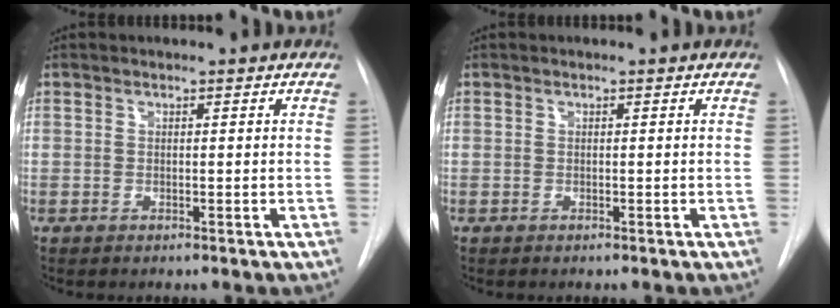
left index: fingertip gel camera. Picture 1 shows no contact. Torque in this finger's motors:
{"motor_torque": [0.00, 0.00, 0.00, 0.00]}